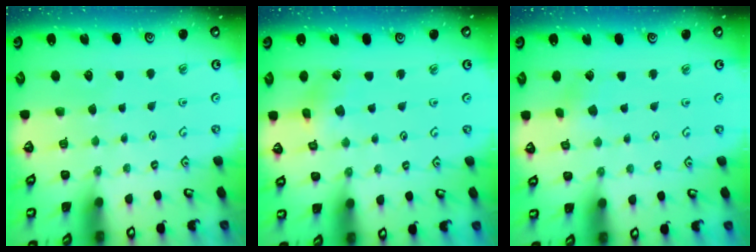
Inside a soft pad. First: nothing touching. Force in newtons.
{"total": 1.5, "press": 1.4, "slide": 0.2}
{"total": 2.7, "press": 2.7, "slide": 0.2}